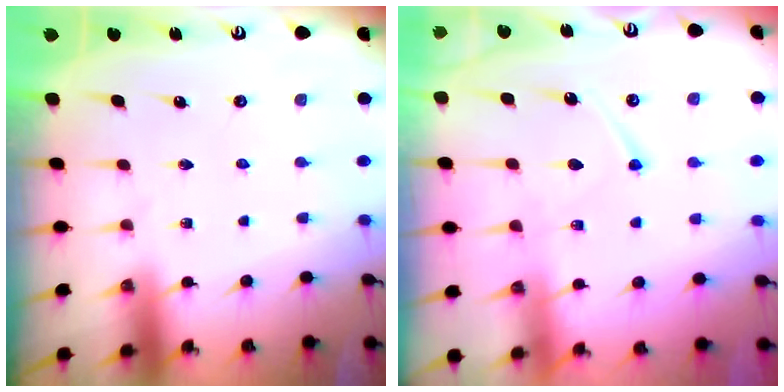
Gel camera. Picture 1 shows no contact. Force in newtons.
{"total": 10.1, "press": 10.0, "slide": 0.9}